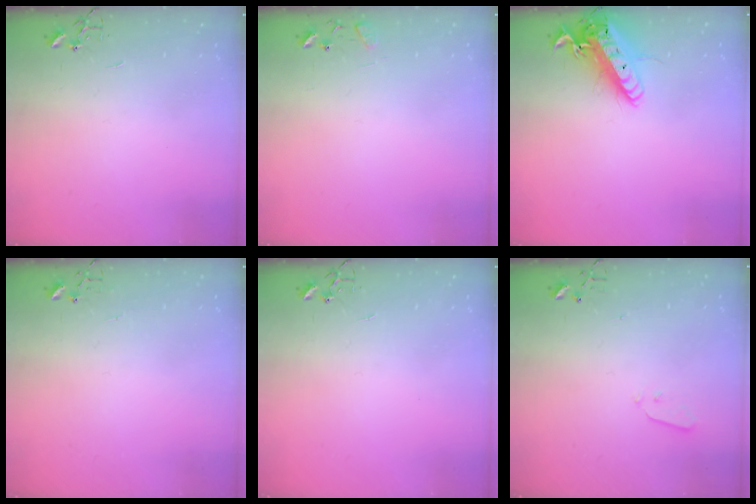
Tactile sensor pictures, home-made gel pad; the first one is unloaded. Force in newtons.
{"total": 7.7, "press": 7.7, "slide": 0.6}
{"total": 18.2, "press": 18.0, "slide": 3.0}
{"total": 4.2, "press": 4.2, "slide": 0.3}
{"total": 0.0}
{"total": 2.9, "press": 2.8, "slide": 0.8}